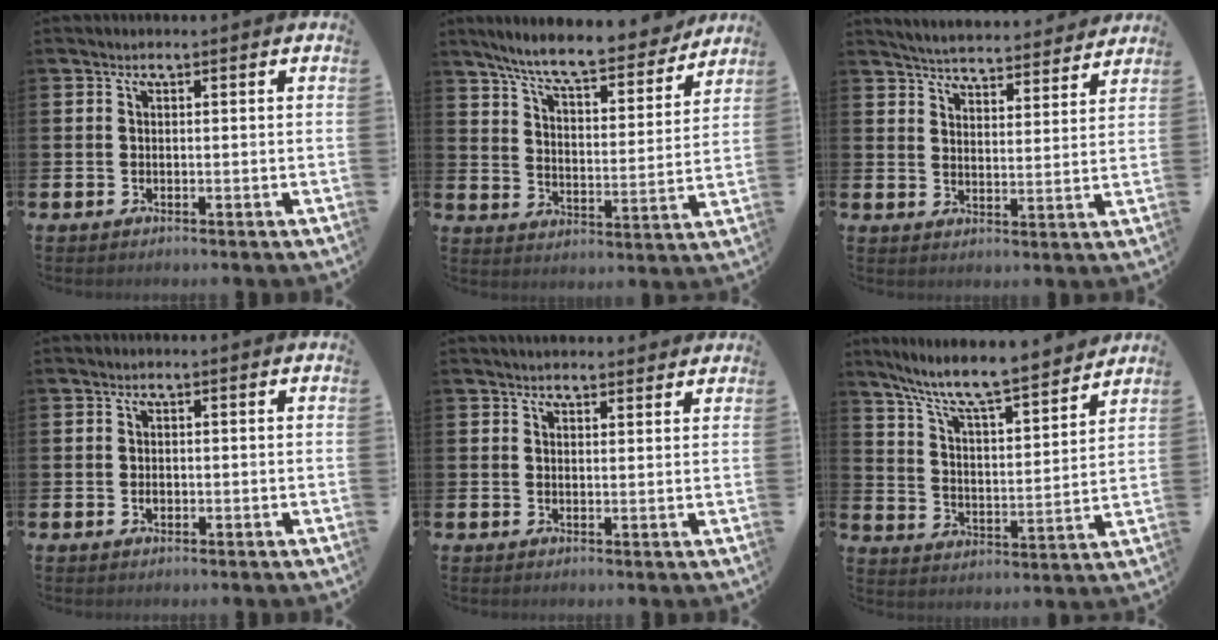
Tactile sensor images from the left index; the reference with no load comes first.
{"total": 8.7, "force": [7.9, 1.2, 3.4], "torque": [-0.095, -0.050, 0.135]}
{"total": 5.2, "force": [5.2, 0.5, 0.2], "torque": [-0.023, -0.043, 0.089]}
{"total": 0.8, "force": [-0.3, 0.6, 0.6], "torque": [-0.010, 0.003, -0.006]}
{"total": 2.3, "force": [2.3, 0.5, 0.2], "torque": [0.001, -0.011, 0.040]}
{"total": 8.6, "force": [7.8, 0.7, 3.5], "torque": [-0.097, -0.062, 0.130]}